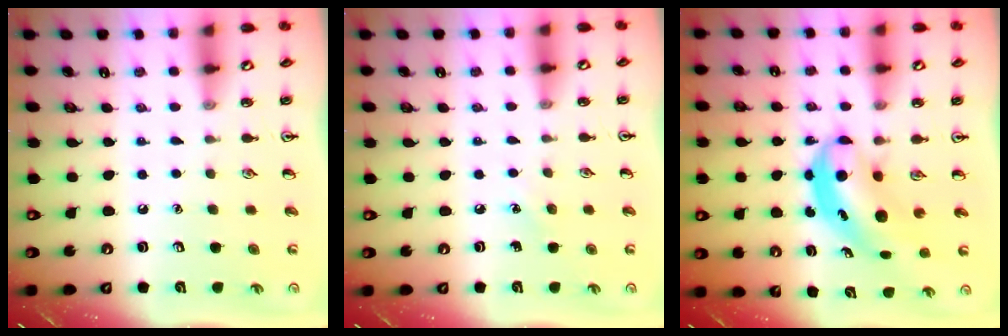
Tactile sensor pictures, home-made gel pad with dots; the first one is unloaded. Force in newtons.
{"total": 3.6, "press": 3.4, "slide": 1.1}
{"total": 5.1, "press": 4.9, "slide": 1.3}